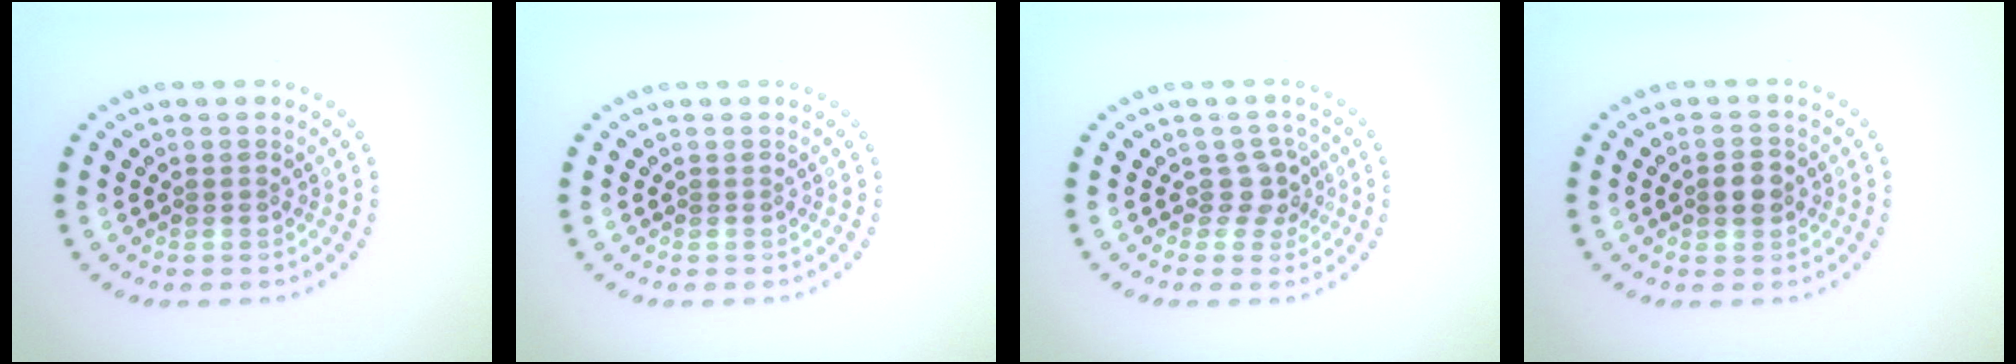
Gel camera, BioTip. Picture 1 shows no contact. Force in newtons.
{"total": 0.0}
{"total": 2.1, "press": 1.7, "slide": 1.2}
{"total": 2.0, "press": 2.0, "slide": 0.2}